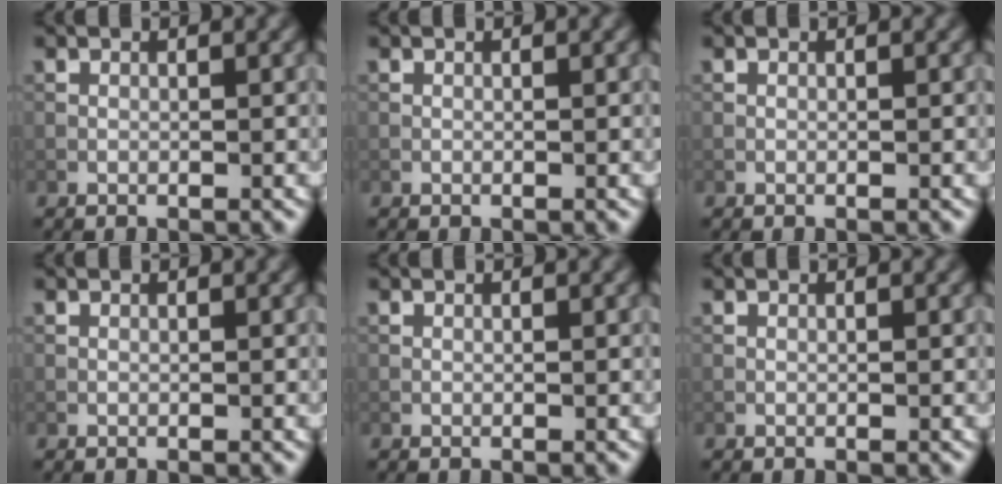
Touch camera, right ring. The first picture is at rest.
{"total": 0.0}
{"total": 0.0}
{"total": 0.0}
{"total": 0.0}
{"total": 0.0}